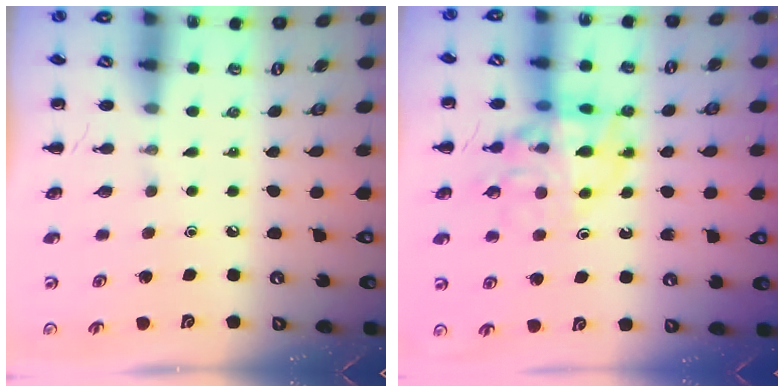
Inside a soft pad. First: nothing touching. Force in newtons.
{"total": 15.6, "press": 15.4, "slide": 2.2}